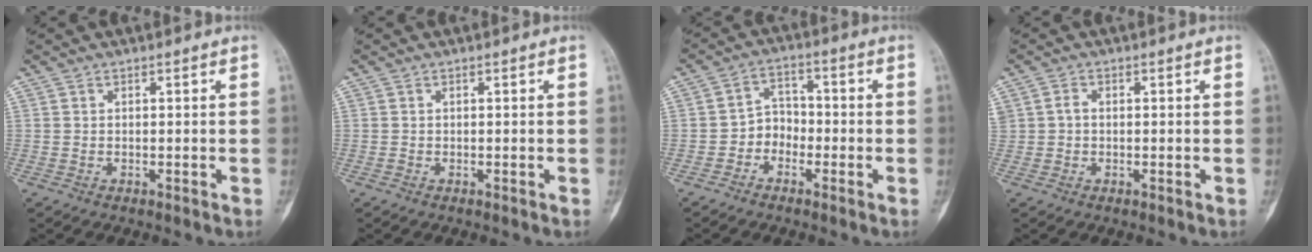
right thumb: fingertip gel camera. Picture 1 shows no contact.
{"total": 0.0}
{"total": 4.8, "force": [-2.3, 3.9, 1.8], "torque": [0.004, 0.027, -0.053]}
{"total": 1.6, "force": [-0.1, 1.3, 0.9], "torque": [-0.010, 0.004, -0.002]}